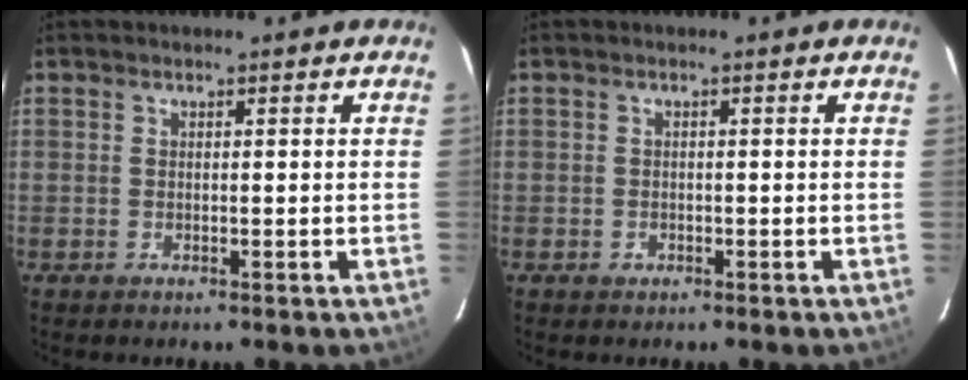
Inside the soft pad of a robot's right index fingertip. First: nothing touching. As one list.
[{"total": 0.9, "force": [-0.5, 0.8, 0.2], "torque": [0.001, 0.003, -0.004]}]